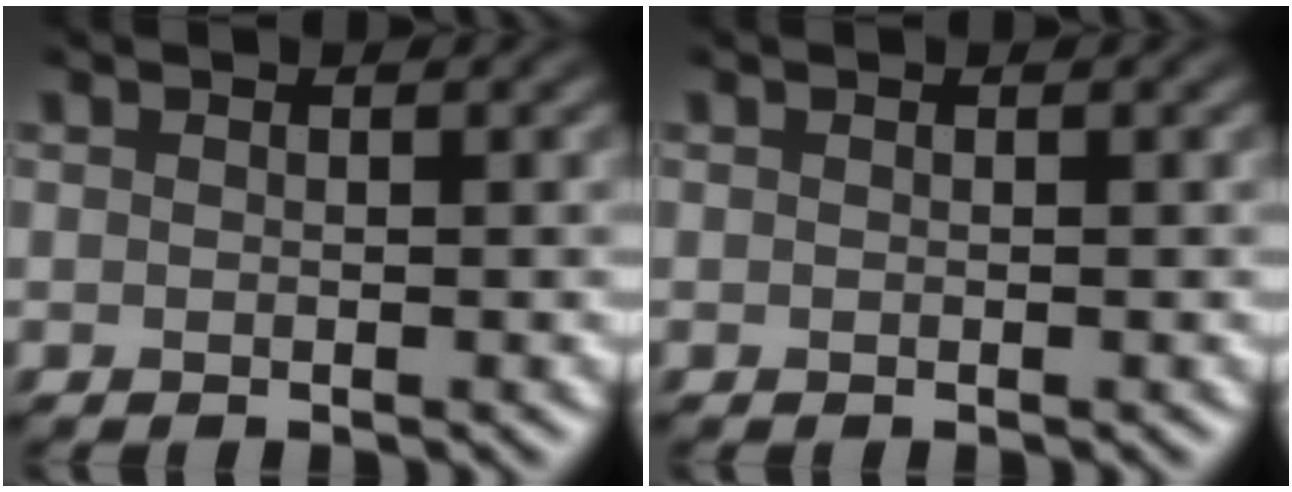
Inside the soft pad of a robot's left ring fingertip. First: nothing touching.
{"total": 0.0}